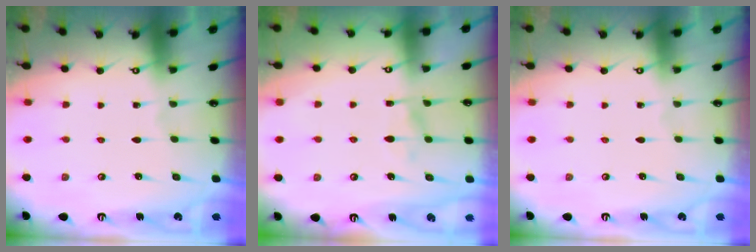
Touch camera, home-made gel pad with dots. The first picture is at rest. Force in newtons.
{"total": 6.5, "press": 6.5, "slide": 1.0}
{"total": 0.0}